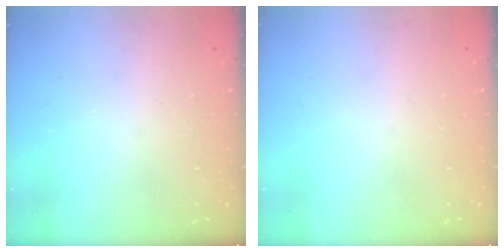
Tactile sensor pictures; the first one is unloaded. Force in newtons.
{"total": 0.0}